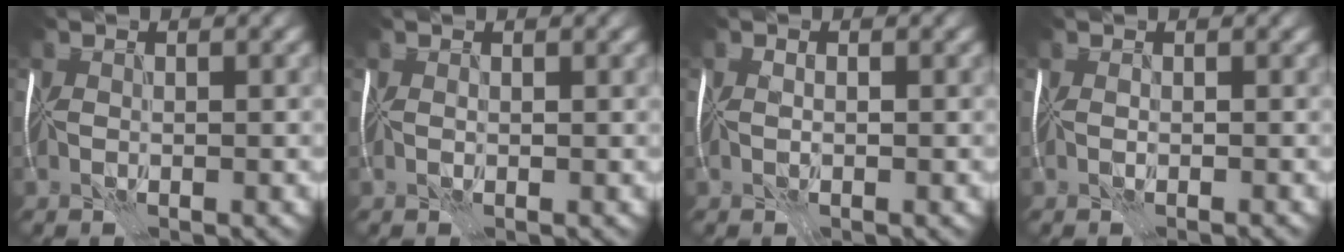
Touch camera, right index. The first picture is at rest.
{"total": 0.8, "force": [0.3, 0.5, 0.5], "torque": [-0.008, 0.000, -0.001]}
{"total": 1.2, "force": [-0.5, 0.7, 0.8], "torque": [-0.004, 0.003, -0.007]}
{"total": 1.0, "force": [-0.2, 0.6, 0.7], "torque": [-0.001, 0.005, -0.007]}